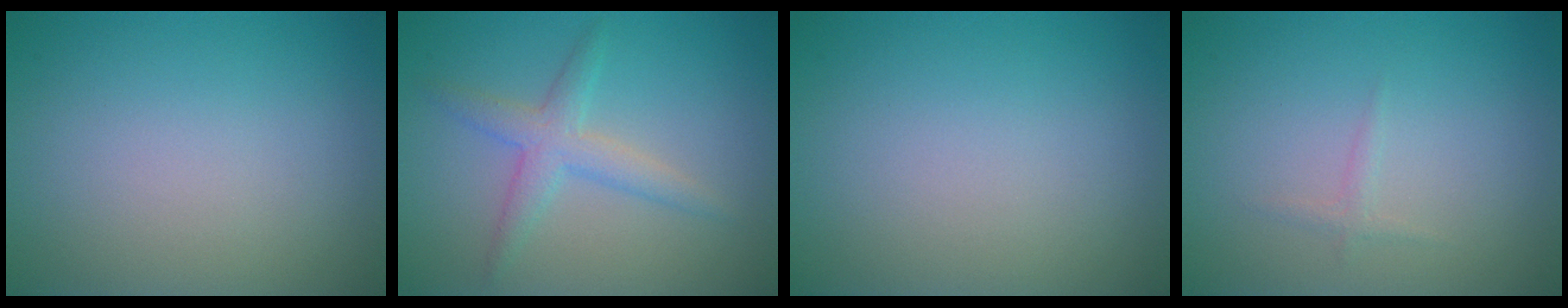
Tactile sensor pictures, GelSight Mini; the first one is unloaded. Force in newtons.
{"total": 3.0, "press": 3.0, "slide": 0.2}
{"total": 0.0}
{"total": 0.7, "press": 0.7, "slide": 0.0}